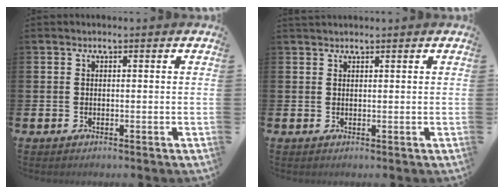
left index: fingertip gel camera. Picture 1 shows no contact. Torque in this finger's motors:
{"motor_torque": [-0.14, -0.44, 0.12, 0.04]}